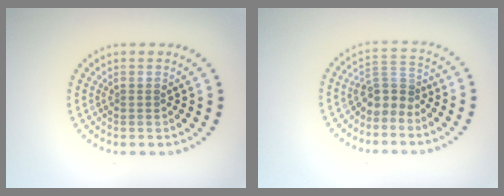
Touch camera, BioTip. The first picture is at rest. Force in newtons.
{"total": 2.7, "press": 2.1, "slide": 1.7}